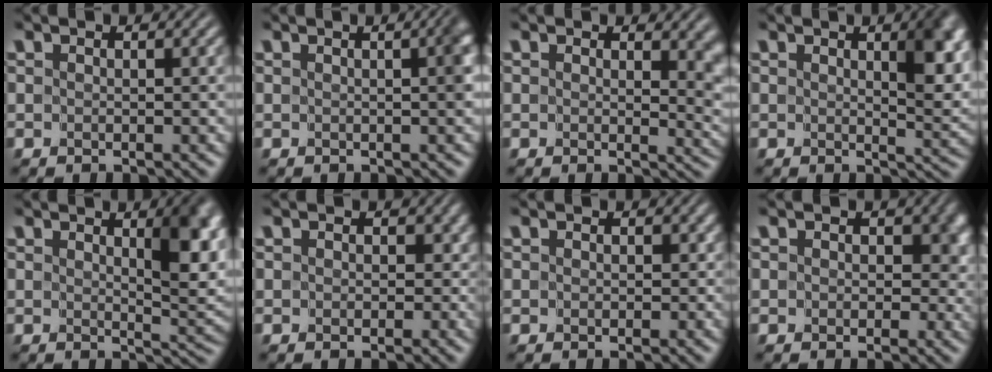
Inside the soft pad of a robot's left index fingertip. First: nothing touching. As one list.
[{"total": 1.8, "force": [0.1, 0.1, 1.8], "torque": [-0.018, 0.006, 0.001]}, {"total": 4.1, "force": [1.1, 2.5, 3.1], "torque": [-0.021, -0.010, 0.017]}, {"total": 4.3, "force": [1.6, 1.6, 3.7], "torque": [-0.046, -0.008, 0.029]}, {"total": 5.1, "force": [1.9, 1.6, 4.4], "torque": [-0.051, -0.008, 0.034]}, {"total": 2.7, "force": [0.2, 2.4, 1.2], "torque": [0.014, 0.006, -0.010]}, {"total": 1.0, "force": [0.1, 1.0, 0.3], "torque": [0.009, 0.001, -0.005]}, {"total": 3.8, "force": [0.2, 3.0, 2.4], "torque": [0.000, 0.003, -0.006]}]